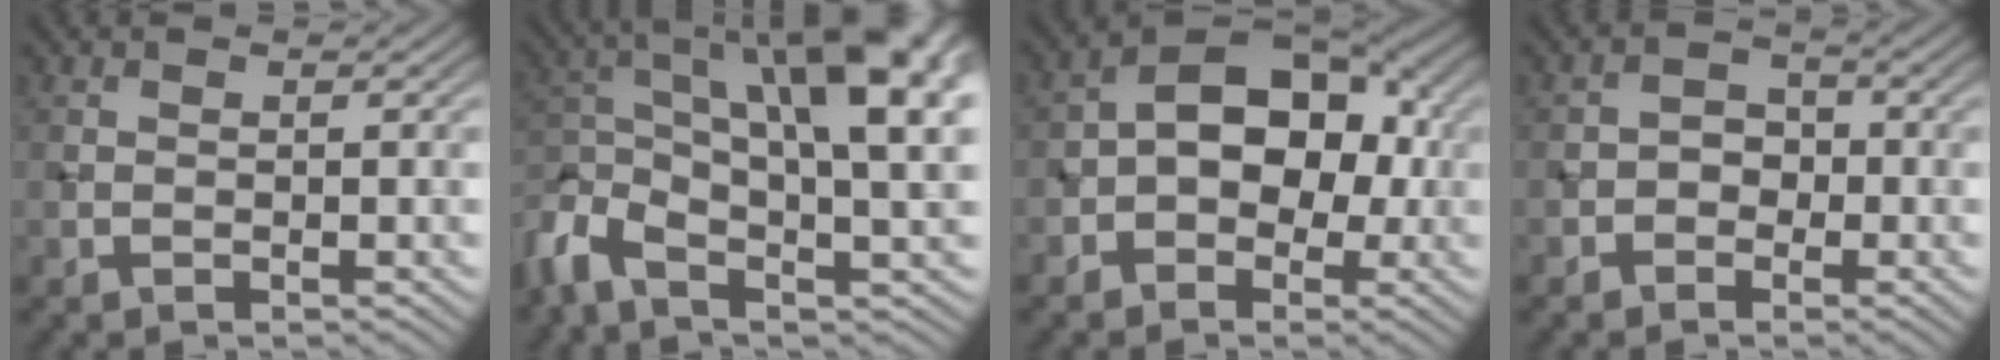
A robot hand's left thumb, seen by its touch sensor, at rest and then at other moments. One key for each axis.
{"total": 13.7, "fx": 0.3, "fy": 5.0, "fz": 12.8, "tx": -0.254, "ty": -0.005, "tz": 0.002}
{"total": 9.8, "fx": -0.8, "fy": 6.6, "fz": 7.3, "tx": -0.085, "ty": 0.019, "tz": -0.029}
{"total": 2.2, "fx": -1.1, "fy": 1.7, "fz": 0.9, "tx": -0.006, "ty": 0.007, "tz": -0.027}